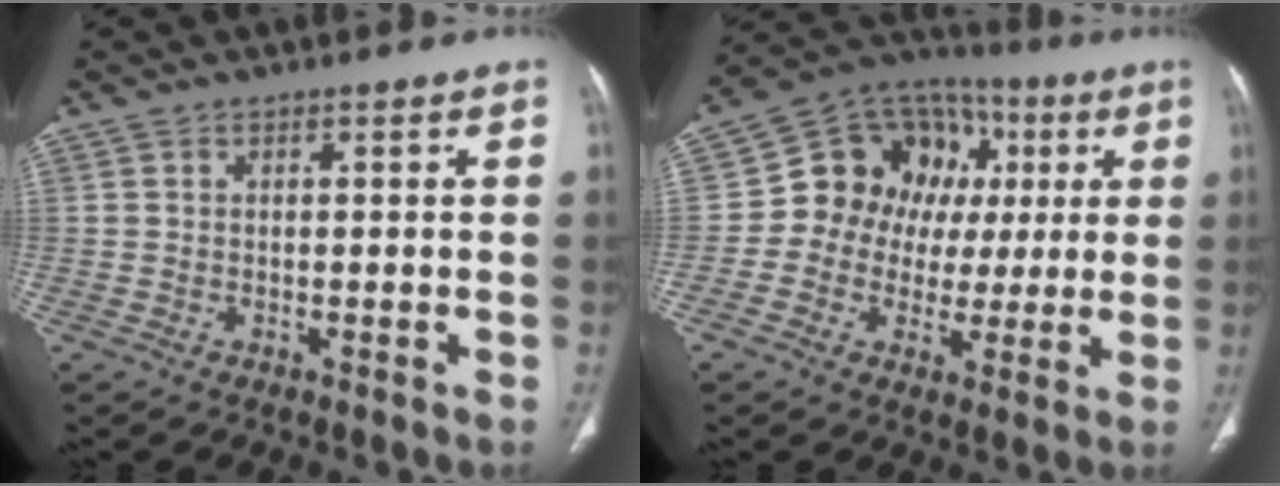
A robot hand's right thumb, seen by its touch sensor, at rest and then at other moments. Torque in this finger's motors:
{"motor_torque": [1.13, 1.38, 0.69, -0.85, 0.23]}